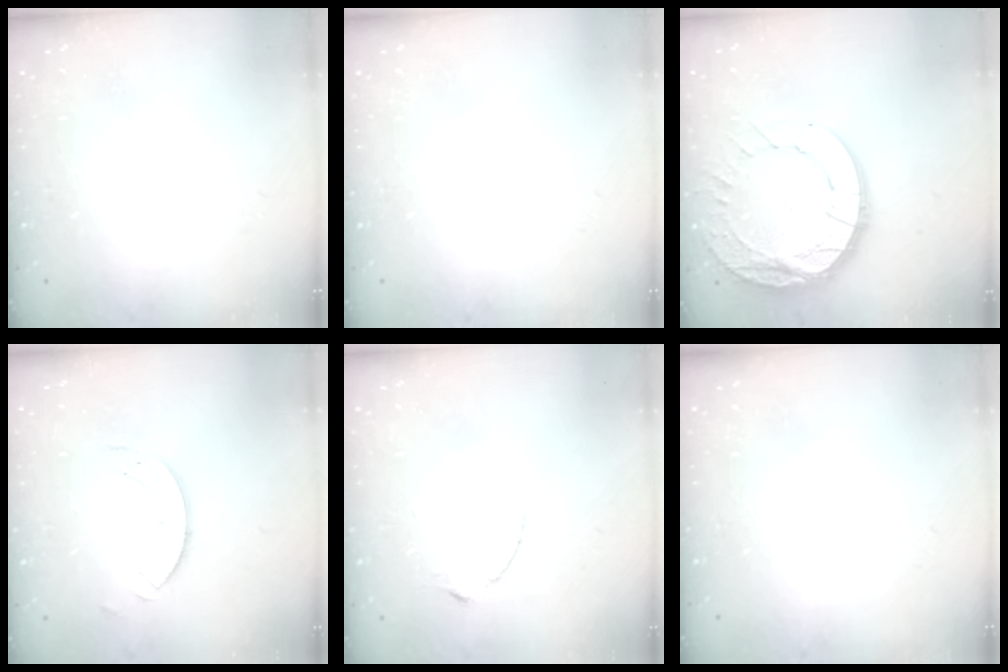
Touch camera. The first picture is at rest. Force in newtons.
{"total": 0.0}
{"total": 16.0, "press": 15.9, "slide": 1.3}
{"total": 3.2, "press": 3.2, "slide": 0.3}
{"total": 2.5, "press": 2.5, "slide": 0.4}
{"total": 0.0}